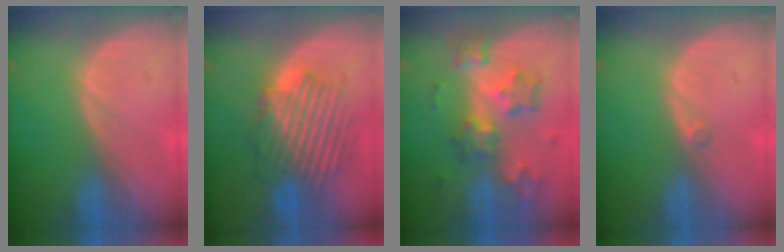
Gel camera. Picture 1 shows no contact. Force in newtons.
{"total": 8.7, "press": 8.6, "slide": 1.6}
{"total": 8.5, "press": 7.5, "slide": 4.0}
{"total": 0.5, "press": 0.5, "slide": 0.2}